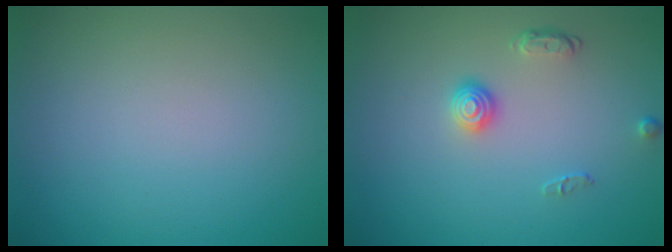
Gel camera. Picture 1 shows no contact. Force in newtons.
{"total": 1.7, "press": 1.4, "slide": 1.0}